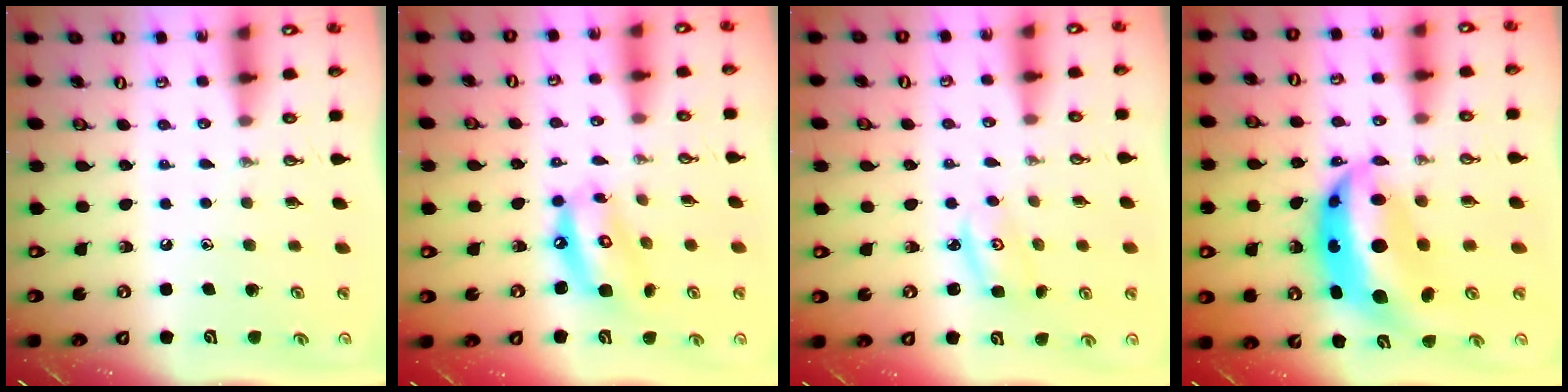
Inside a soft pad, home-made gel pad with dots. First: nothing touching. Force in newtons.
{"total": 11.8, "press": 11.8, "slide": 1.2}
{"total": 2.9, "press": 2.9, "slide": 0.2}
{"total": 15.1, "press": 15.0, "slide": 1.2}